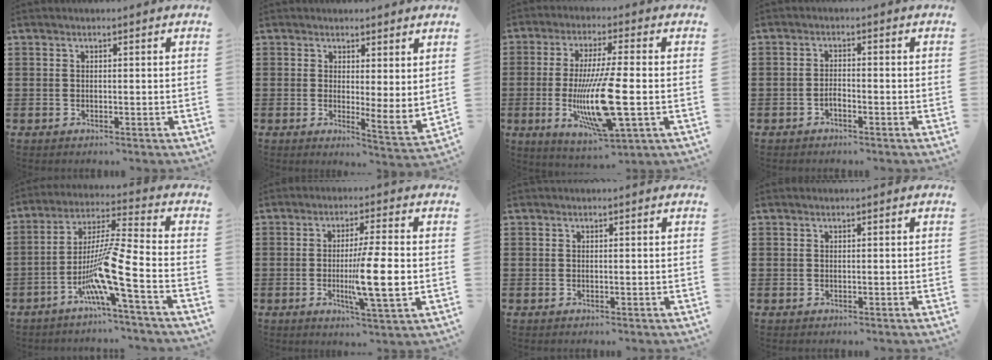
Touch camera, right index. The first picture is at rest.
{"total": 3.0, "force": [2.3, 0.6, 1.9], "torque": [-0.031, -0.018, 0.040]}
{"total": 13.6, "force": [-2.5, 2.6, 13.1], "torque": [-0.271, -0.026, -0.050]}
{"total": 1.5, "force": [-1.1, 0.3, 0.9], "torque": [-0.020, -0.001, -0.021]}
{"total": 10.2, "force": [-5.0, 0.0, 8.9], "torque": [-0.186, -0.015, -0.103]}
{"total": 9.5, "force": [-1.2, 0.7, 9.4], "torque": [-0.170, -0.014, -0.023]}
{"total": 0.0}
{"total": 0.0}